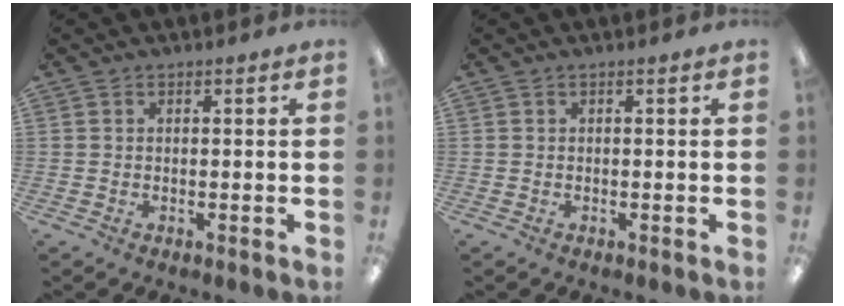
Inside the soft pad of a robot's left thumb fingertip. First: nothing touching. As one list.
[{"total": 0.0}]